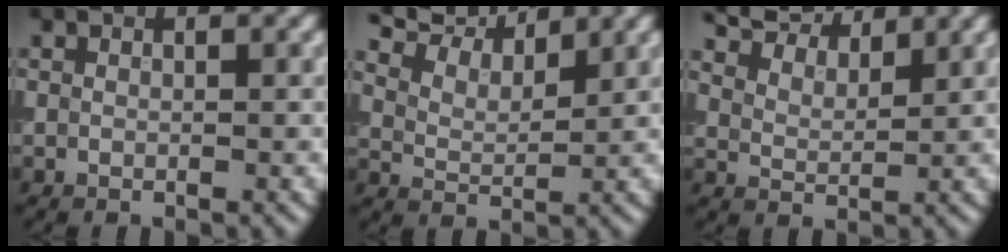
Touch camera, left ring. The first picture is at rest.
{"total": 7.2, "force": [6.4, 2.0, 2.8], "torque": [-0.063, 0.016, 0.102]}
{"total": 7.7, "force": [6.8, 2.2, 2.8], "torque": [-0.065, 0.012, 0.107]}